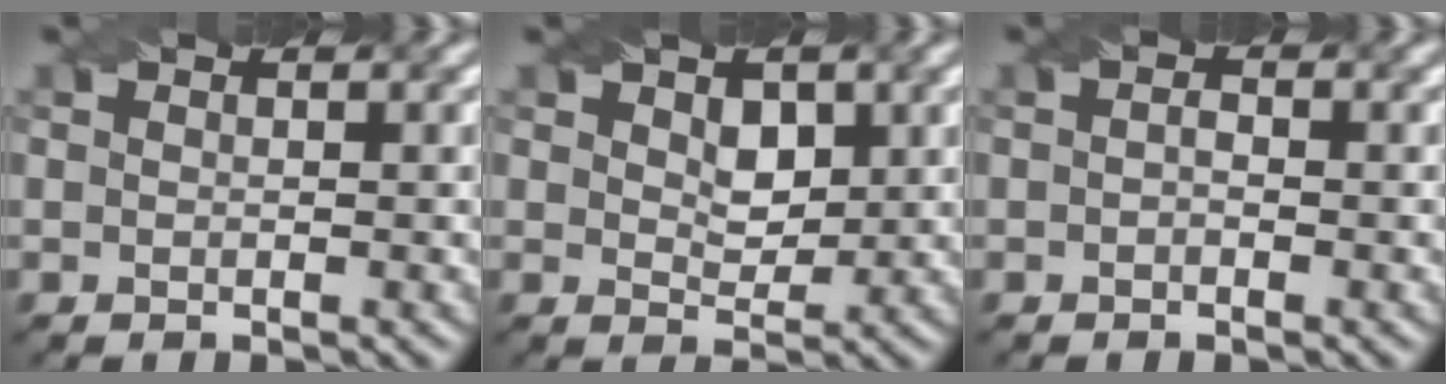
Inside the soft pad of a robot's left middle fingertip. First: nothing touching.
{"total": 2.6, "force": [1.0, 1.8, 1.6], "torque": [-0.031, -0.008, 0.016]}
{"total": 1.0, "force": [-0.1, 0.7, 0.8], "torque": [-0.011, -0.001, -0.007]}